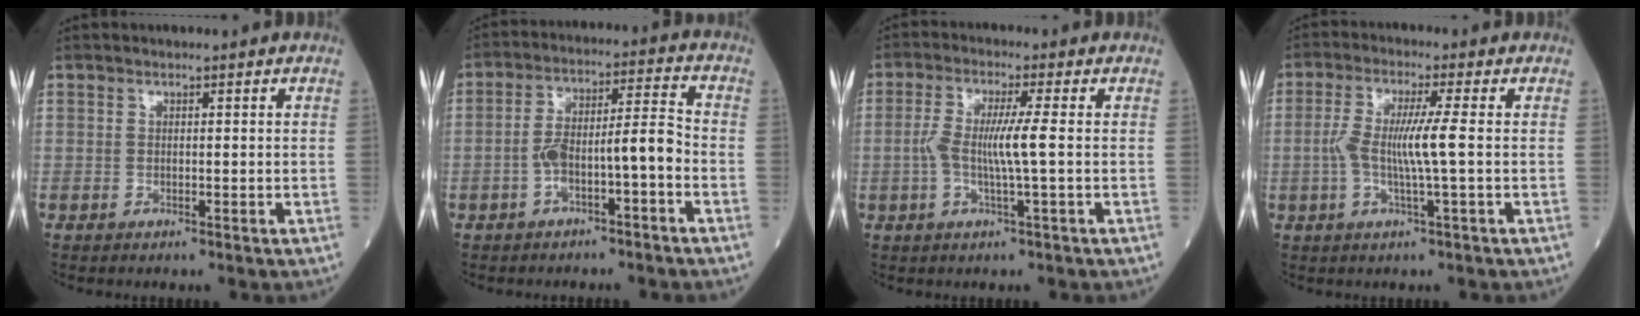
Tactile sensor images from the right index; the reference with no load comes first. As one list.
[{"total": 8.1, "force": [-2.8, 1.5, 7.5], "torque": [-0.137, 0.034, -0.046]}, {"total": 6.1, "force": [-0.4, -0.1, 6.1], "torque": [-0.128, 0.004, -0.011]}, {"total": 6.7, "force": [-0.5, -0.2, 6.7], "torque": [-0.141, 0.004, -0.011]}]